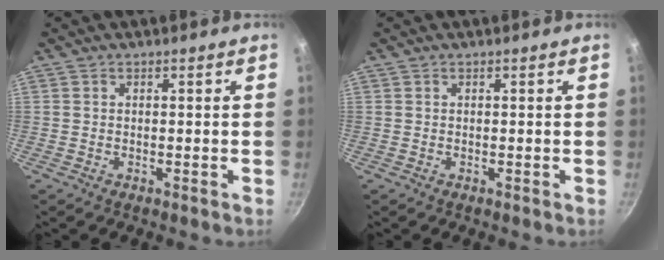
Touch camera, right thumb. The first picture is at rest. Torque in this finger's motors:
{"motor_torque": [-0.17, 0.41, -0.19, 0.34, 0.00]}